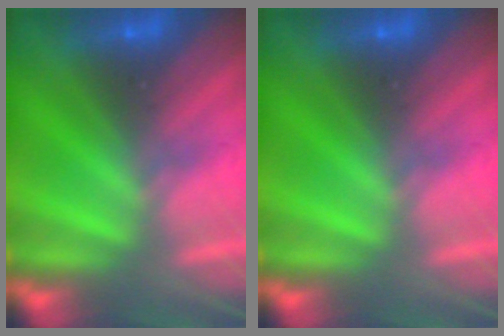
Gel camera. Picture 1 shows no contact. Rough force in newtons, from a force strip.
{"total": 0.0}